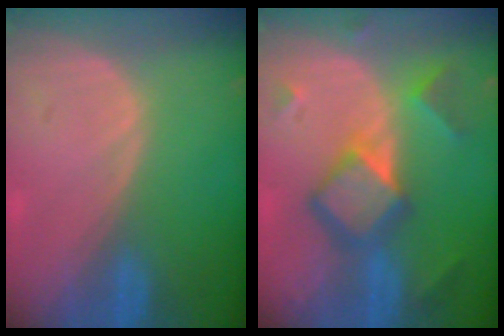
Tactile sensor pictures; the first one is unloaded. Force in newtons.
{"total": 7.9, "press": 7.9, "slide": 0.5}